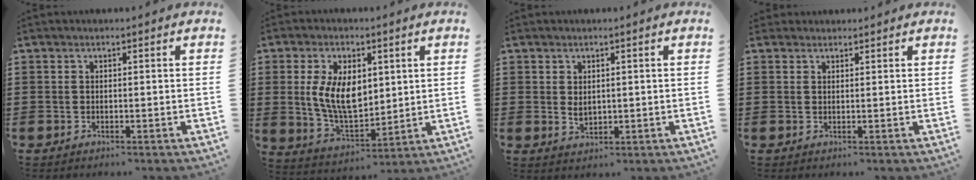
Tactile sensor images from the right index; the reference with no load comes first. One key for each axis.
{"total": 9.2, "fx": 1.5, "fy": 5.4, "fz": 7.4, "tx": -0.153, "ty": 0.006, "tz": 0.026}
{"total": 1.8, "fx": 0.4, "fy": 1.2, "fz": 1.3, "tx": -0.026, "ty": 0.004, "tz": 0.007}
{"total": 1.2, "fx": 1.1, "fy": 0.5, "fz": -0.2, "tx": 0.000, "ty": 0.001, "tz": 0.023}